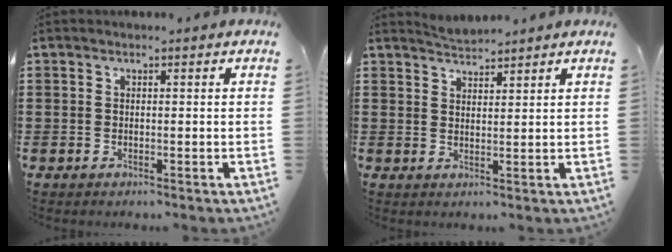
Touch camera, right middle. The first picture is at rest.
{"total": 2.5, "force": [2.5, 0.1, -0.1], "torque": [-0.005, -0.001, 0.047]}